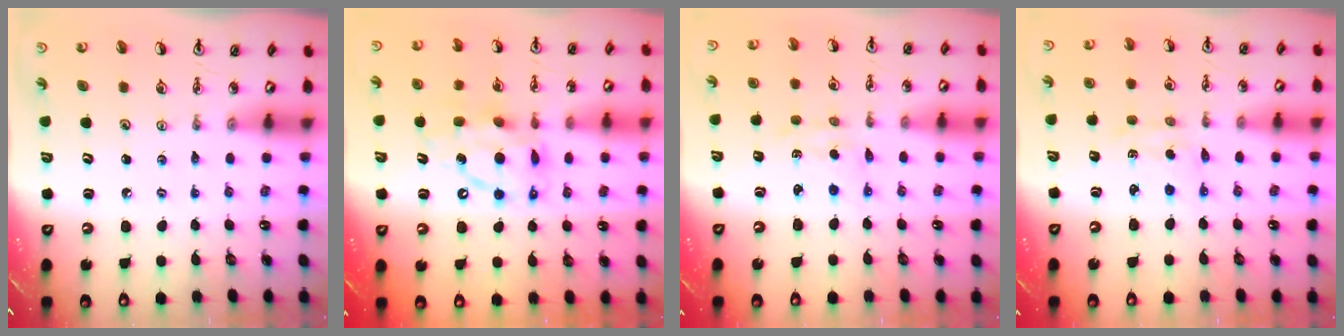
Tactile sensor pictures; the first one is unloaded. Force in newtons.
{"total": 13.4, "press": 13.3, "slide": 1.4}
{"total": 2.3, "press": 2.3, "slide": 0.5}
{"total": 2.3, "press": 2.3, "slide": 0.5}